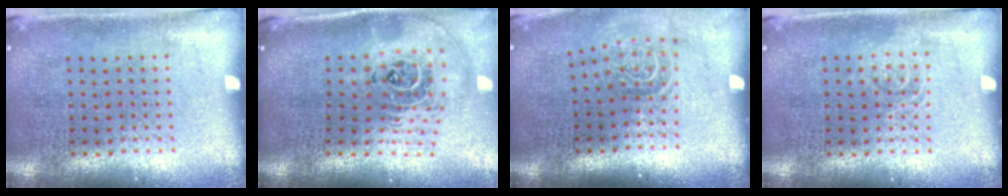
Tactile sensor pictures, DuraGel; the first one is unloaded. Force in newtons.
{"total": 2.6, "press": 1.8, "slide": 1.9}
{"total": 1.5, "press": 1.1, "slide": 1.0}
{"total": 1.5, "press": 1.5, "slide": 0.3}